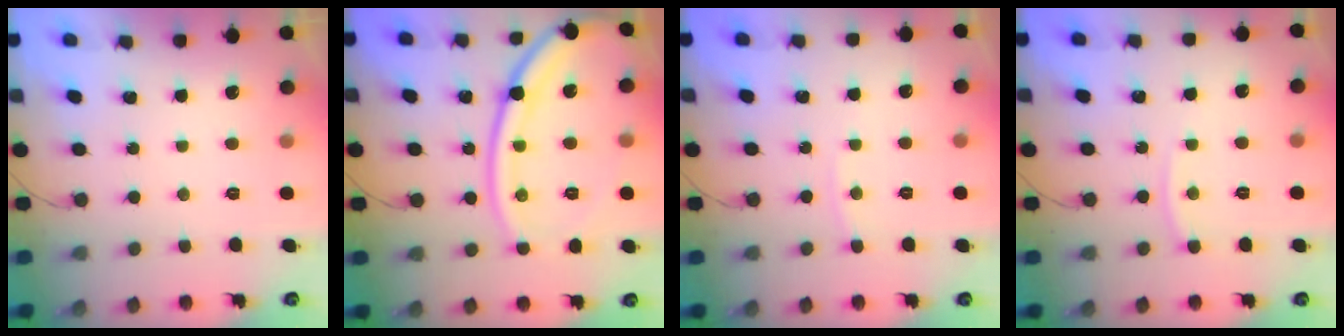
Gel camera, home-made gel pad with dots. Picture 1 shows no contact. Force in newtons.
{"total": 19.9, "press": 19.8, "slide": 2.3}
{"total": 2.8, "press": 2.8, "slide": 0.4}
{"total": 4.1, "press": 4.0, "slide": 0.6}